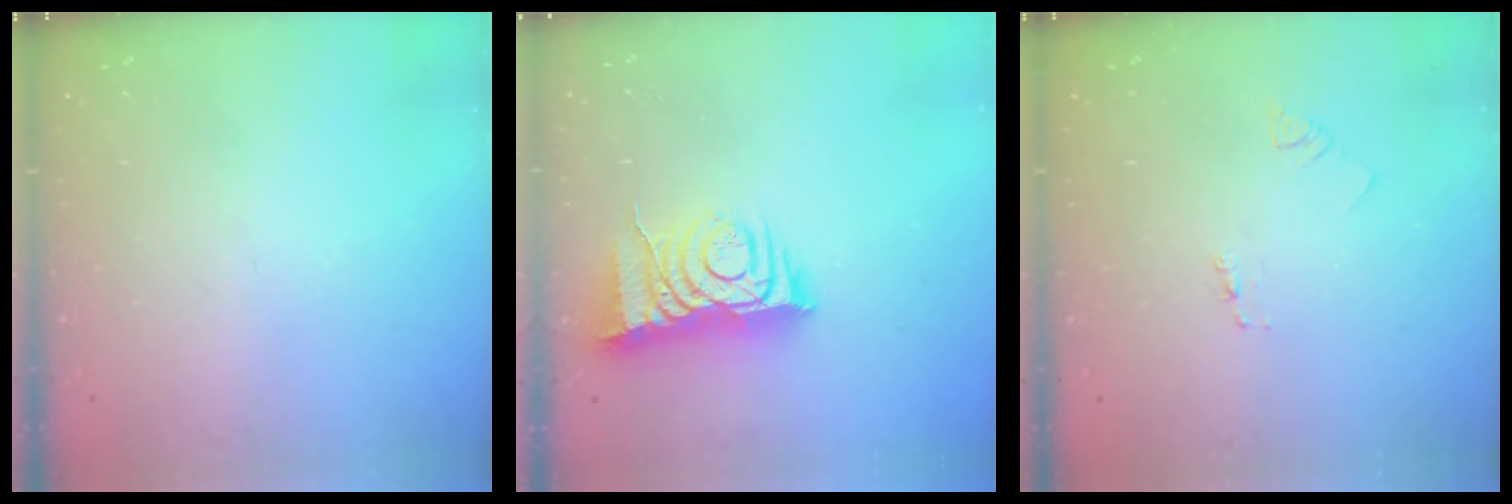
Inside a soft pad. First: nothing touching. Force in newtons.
{"total": 9.1, "press": 9.0, "slide": 1.0}
{"total": 1.8, "press": 1.8, "slide": 0.2}